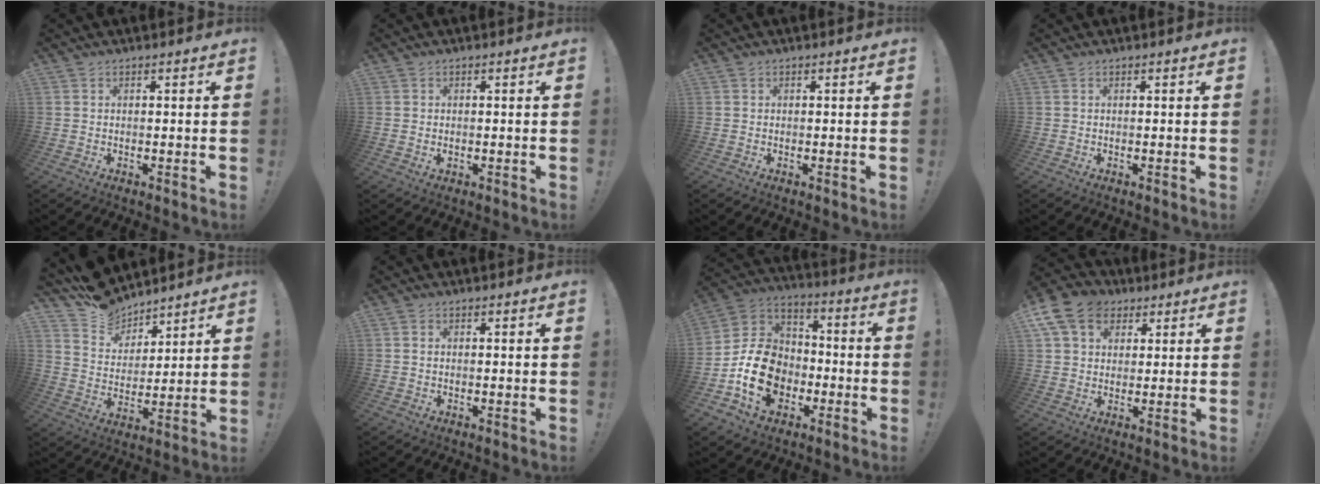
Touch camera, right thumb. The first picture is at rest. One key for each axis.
{"total": 0.6, "fx": 0.1, "fy": 0.6, "fz": 0.2, "tx": 0.001, "ty": 0.001, "tz": 0.000}
{"total": 0.0}
{"total": 0.0}
{"total": 11.5, "fx": 9.7, "fy": 5.8, "fz": 1.8, "tx": -0.041, "ty": -0.086, "tz": 0.184}
{"total": 0.6, "fx": 0.2, "fy": 0.5, "fz": 0.4, "tx": -0.003, "ty": 0.000, "tz": 0.002}
{"total": 18.1, "fx": -5.7, "fy": 14.0, "fz": 10.0, "tx": -0.173, "ty": 0.037, "tz": -0.088}
{"total": 13.0, "fx": 5.6, "fy": 10.0, "fz": 6.1, "tx": -0.108, "ty": -0.016, "tz": 0.113}